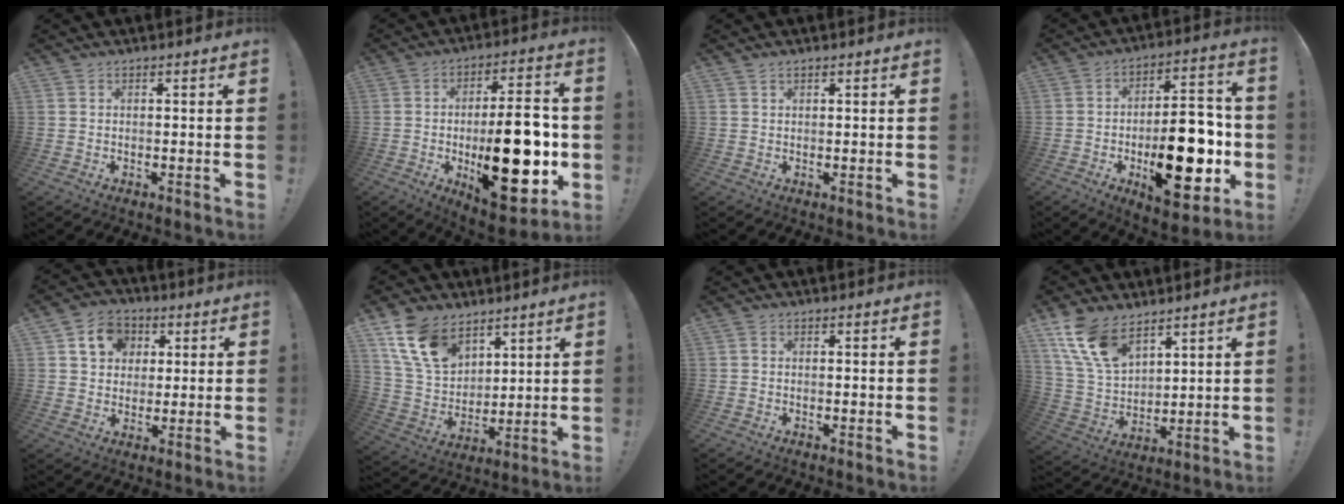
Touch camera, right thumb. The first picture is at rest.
{"total": 25.6, "force": [-4.0, 10.8, 22.8], "torque": [-0.348, 0.006, -0.051]}
{"total": 0.8, "force": [0.7, 0.3, 0.3], "torque": [-0.005, -0.001, 0.014]}
{"total": 23.6, "force": [-5.8, 11.3, 20.0], "torque": [-0.287, 0.032, -0.076]}
{"total": 10.2, "force": [3.7, 8.7, 3.8], "torque": [-0.054, -0.011, 0.073]}
{"total": 15.5, "force": [9.4, 9.8, 7.4], "torque": [-0.141, -0.046, 0.184]}
{"total": 0.6, "force": [-0.2, 0.6, 0.2], "torque": [-0.006, 0.003, -0.003]}
{"total": 14.5, "force": [9.4, 7.9, 7.7], "torque": [-0.161, -0.049, 0.182]}